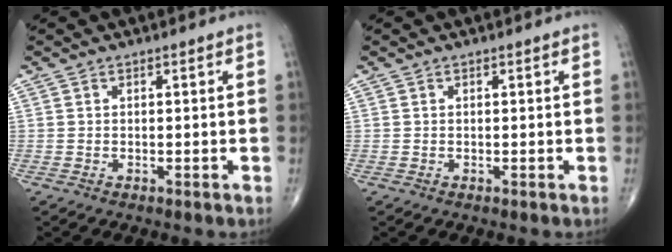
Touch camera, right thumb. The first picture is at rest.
{"total": 0.0}